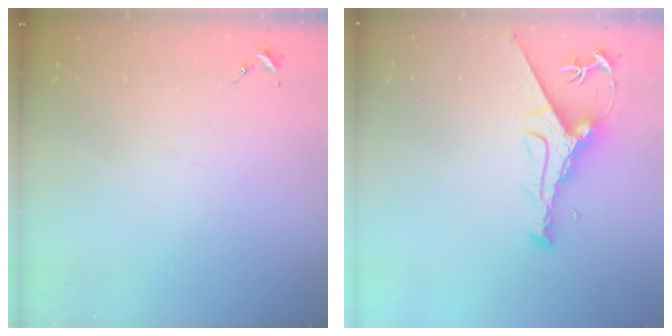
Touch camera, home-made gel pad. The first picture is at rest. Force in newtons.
{"total": 9.6, "press": 9.5, "slide": 1.4}